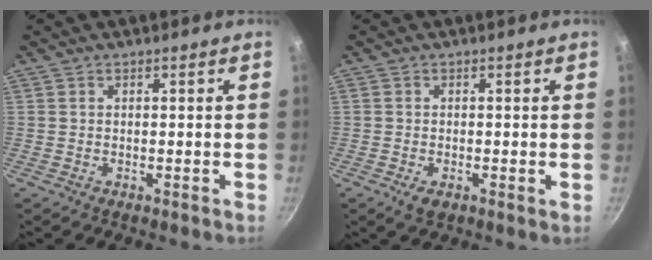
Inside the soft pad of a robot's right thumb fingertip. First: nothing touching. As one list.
[{"total": 2.2, "force": [-0.8, 1.1, 1.8], "torque": [-0.034, -0.006, -0.016]}]